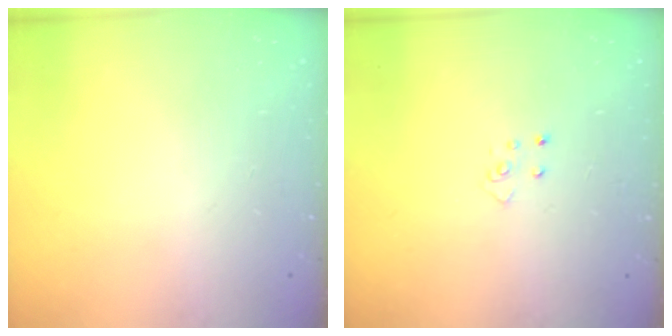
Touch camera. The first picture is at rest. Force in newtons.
{"total": 4.2, "press": 4.2, "slide": 0.3}